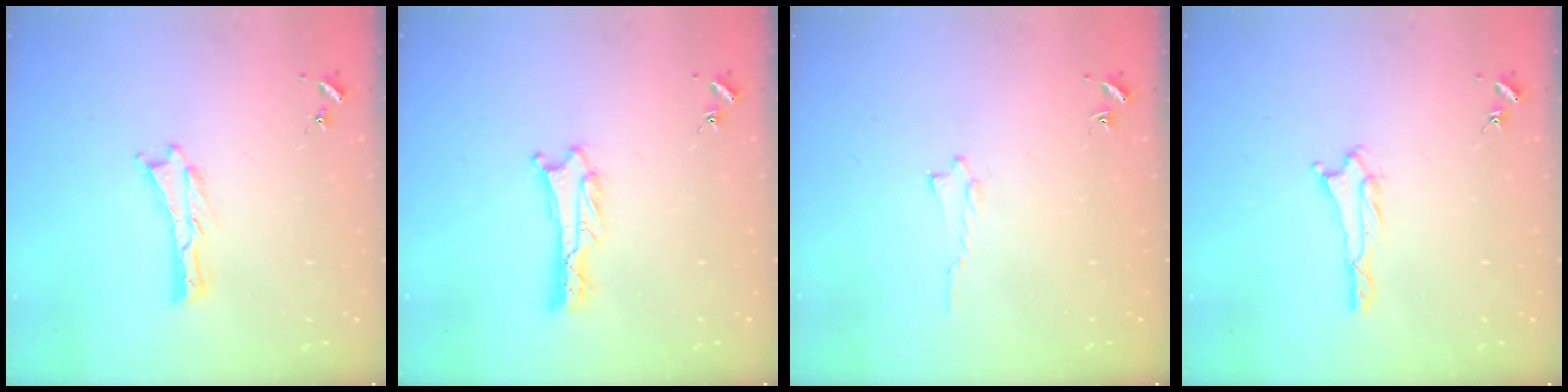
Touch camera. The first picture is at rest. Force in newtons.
{"total": 1.7, "press": 1.7, "slide": 0.1}
{"total": 0.6, "press": 0.6, "slide": 0.1}
{"total": 1.3, "press": 1.3, "slide": 0.2}